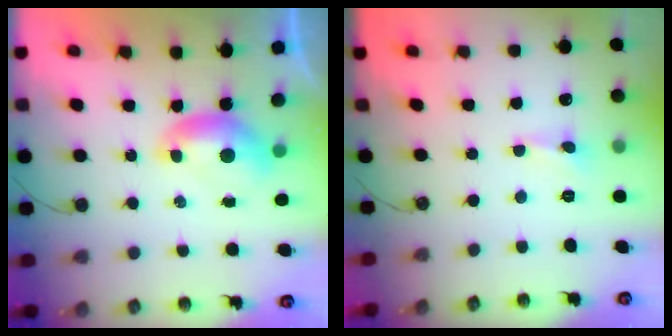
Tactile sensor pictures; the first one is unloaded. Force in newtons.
{"total": 0.5, "press": 0.5, "slide": 0.1}